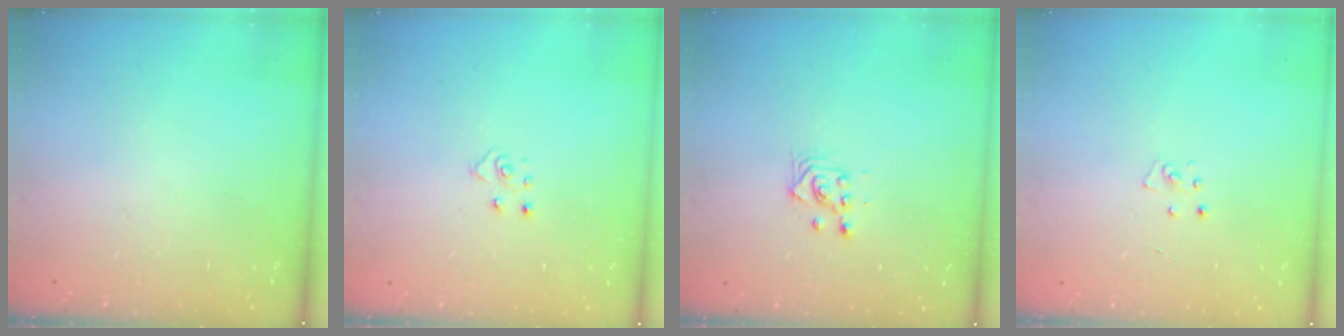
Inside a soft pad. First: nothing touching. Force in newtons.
{"total": 4.7, "press": 4.7, "slide": 0.4}
{"total": 3.4, "press": 3.1, "slide": 1.2}
{"total": 2.7, "press": 2.7, "slide": 0.3}